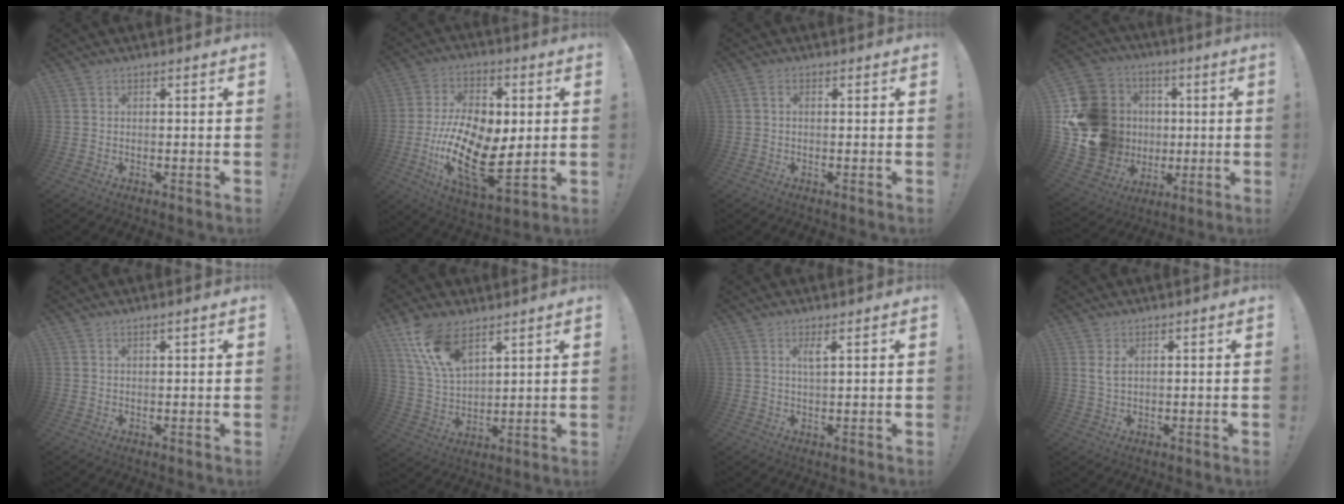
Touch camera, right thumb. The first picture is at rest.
{"total": 21.7, "force": [-3.5, 11.6, 17.9], "torque": [-0.334, -0.004, -0.053]}
{"total": 1.2, "force": [0.1, 0.6, 1.1], "torque": [-0.022, 0.003, 0.003]}
{"total": 23.2, "force": [1.4, 20.3, 11.0], "torque": [-0.232, -0.003, 0.086]}
{"total": 1.3, "force": [0.9, -0.2, 1.0], "torque": [-0.021, 0.001, 0.015]}
{"total": 13.7, "force": [9.0, 6.5, 8.1], "torque": [-0.162, -0.041, 0.170]}
{"total": 2.8, "force": [1.5, 0.1, 2.3], "torque": [-0.036, -0.008, 0.022]}
{"total": 3.2, "force": [1.5, 1.5, 2.4], "torque": [-0.040, -0.004, 0.027]}